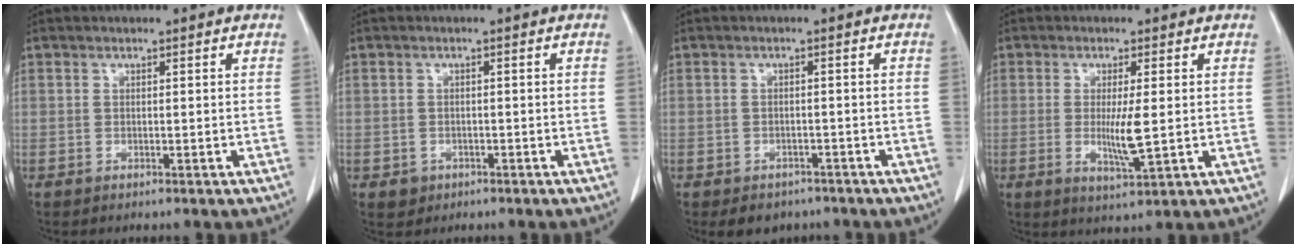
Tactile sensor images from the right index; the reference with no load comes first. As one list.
[{"total": 1.9, "force": [-0.8, 1.7, 0.2], "torque": [0.003, 0.007, -0.007]}, {"total": 4.7, "force": [-3.6, 2.8, 0.9], "torque": [-0.005, 0.008, -0.045]}, {"total": 5.3, "force": [-0.2, 0.4, 5.2], "torque": [-0.097, -0.012, -0.003]}]